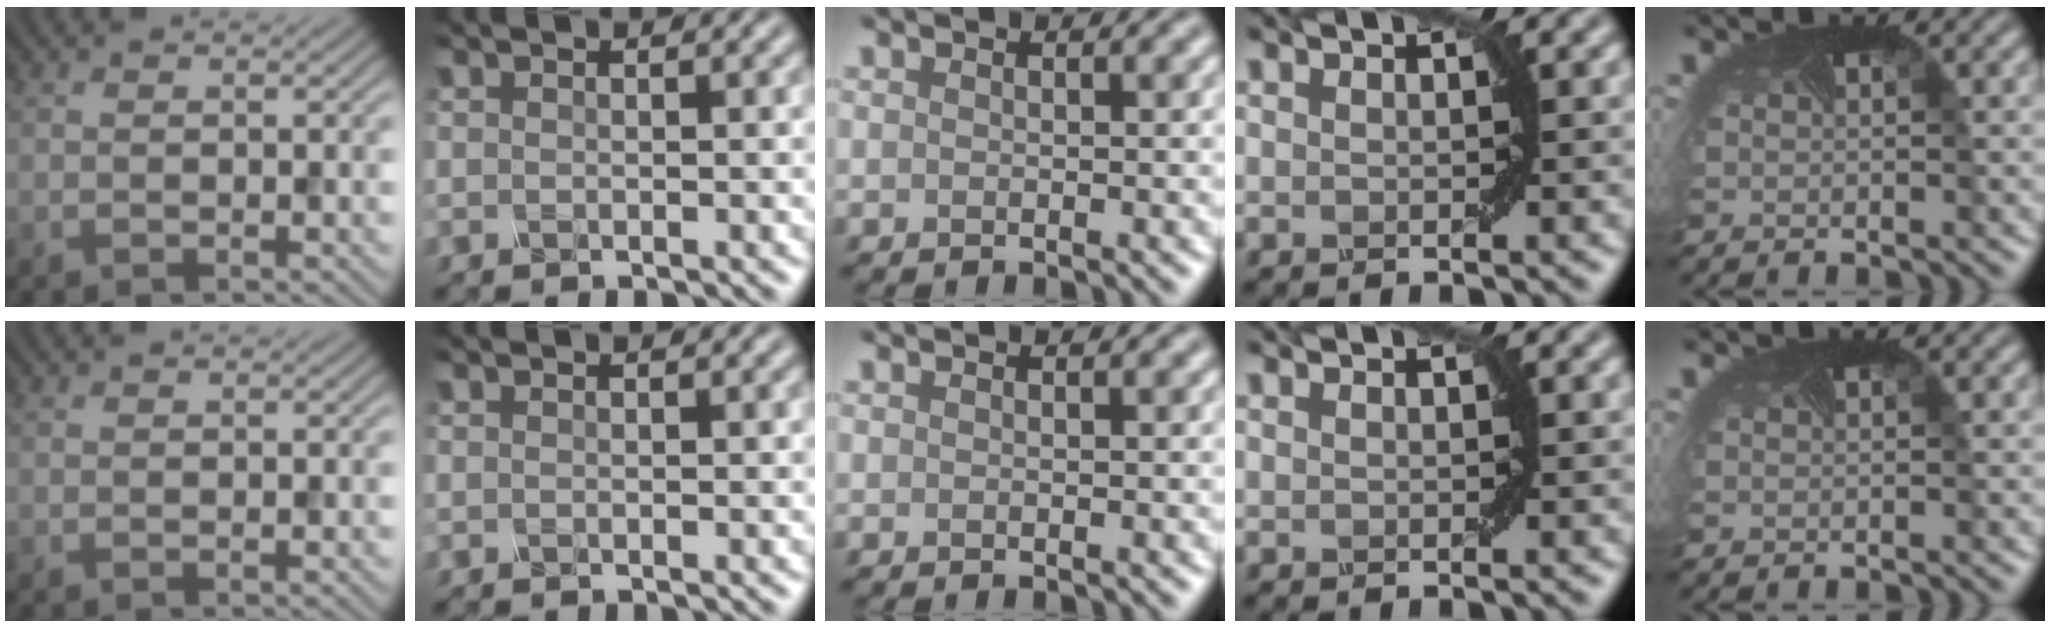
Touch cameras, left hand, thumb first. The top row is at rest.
{}